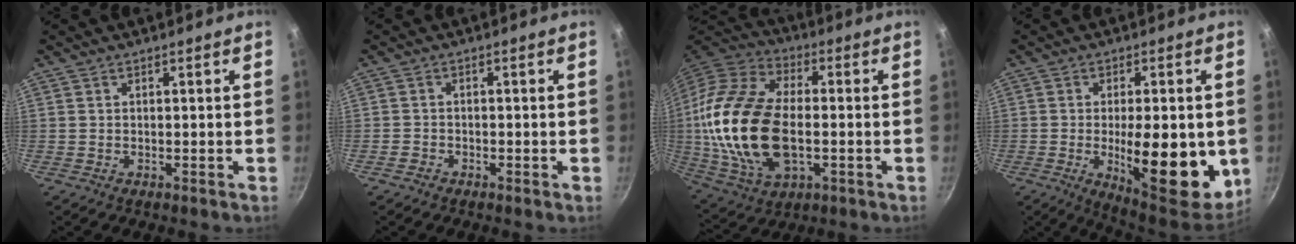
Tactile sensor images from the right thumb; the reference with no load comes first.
{"total": 1.5, "force": [-1.2, 0.9, 0.2], "torque": [-0.007, 0.011, -0.024]}
{"total": 25.1, "force": [-1.6, 14.8, 20.3], "torque": [-0.406, 0.019, -0.029]}
{"total": 18.5, "force": [-2.7, 6.9, 17.0], "torque": [-0.215, -0.013, -0.030]}